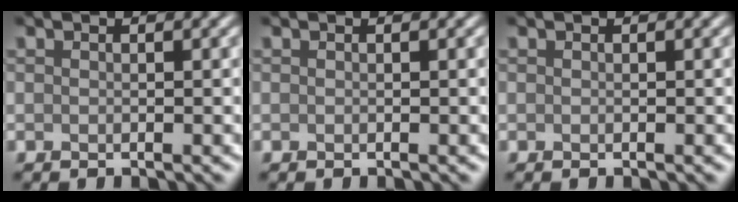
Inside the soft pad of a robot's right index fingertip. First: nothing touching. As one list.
[{"total": 0.0}, {"total": 0.0}]